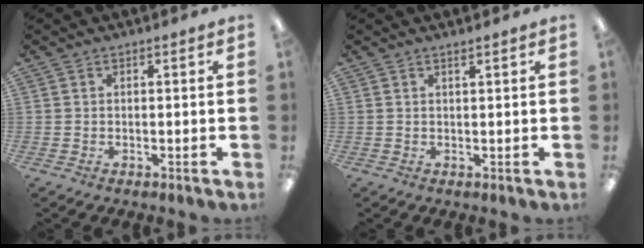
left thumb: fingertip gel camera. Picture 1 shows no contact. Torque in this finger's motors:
{"motor_torque": [-0.24, 0.02, -0.27, 0.09, 0.08]}